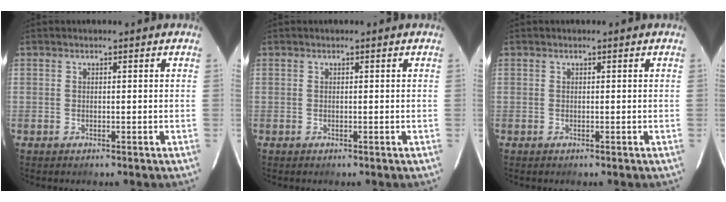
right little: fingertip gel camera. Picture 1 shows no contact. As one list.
[{"total": 0.0}, {"total": 0.0}]